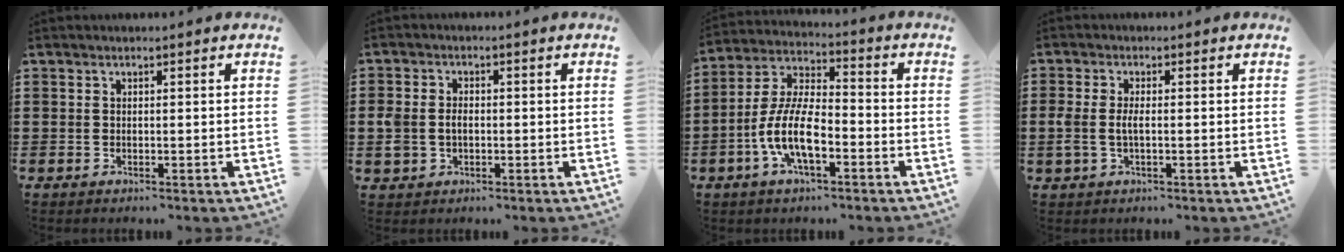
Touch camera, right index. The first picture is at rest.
{"total": 2.7, "force": [-0.4, 2.2, 1.6], "torque": [-0.050, 0.001, -0.015]}
{"total": 10.1, "force": [-3.9, 3.9, 8.5], "torque": [-0.204, -0.007, -0.080]}
{"total": 2.5, "force": [-0.4, 1.0, 2.3], "torque": [-0.058, -0.003, -0.012]}